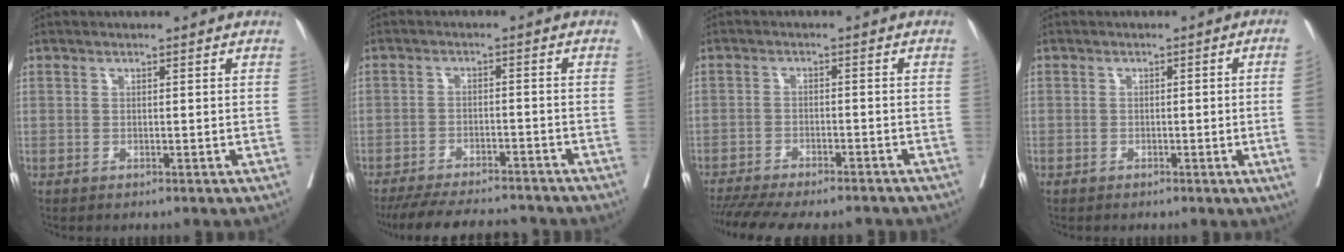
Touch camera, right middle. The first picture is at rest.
{"total": 13.9, "force": [-12.7, 2.7, 5.2], "torque": [-0.097, -0.009, -0.175]}
{"total": 15.4, "force": [-13.6, 3.1, 6.5], "torque": [-0.143, -0.021, -0.189]}
{"total": 4.3, "force": [-0.9, -1.1, 4.1], "torque": [-0.047, -0.003, -0.013]}